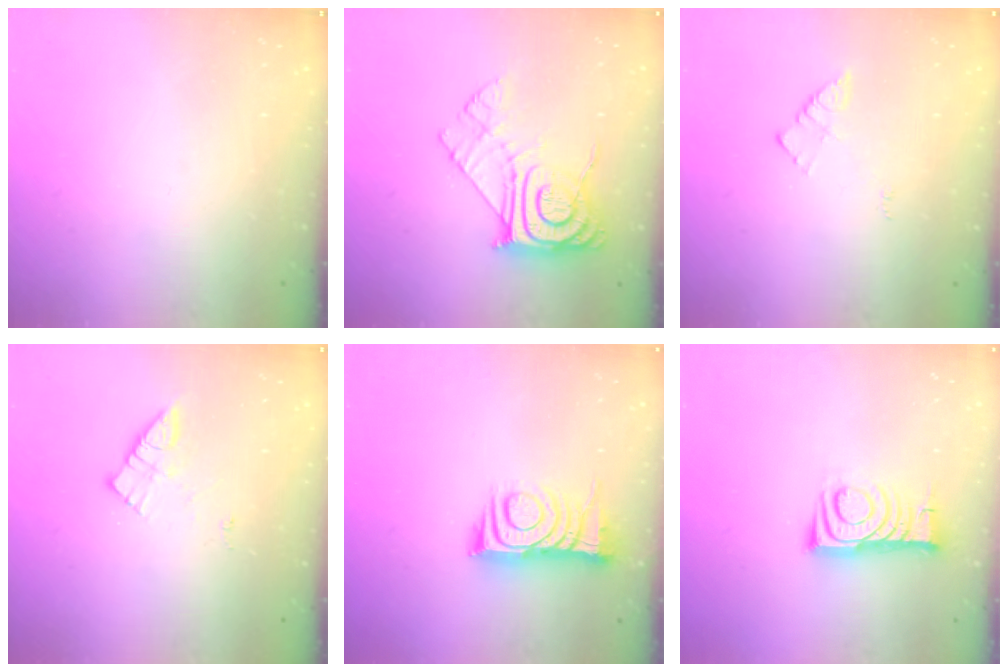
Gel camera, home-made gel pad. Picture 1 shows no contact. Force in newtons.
{"total": 15.1, "press": 15.0, "slide": 1.6}
{"total": 3.7, "press": 3.7, "slide": 0.3}
{"total": 9.3, "press": 9.3, "slide": 0.5}
{"total": 10.0, "press": 10.0, "slide": 0.3}
{"total": 10.1, "press": 10.1, "slide": 0.3}